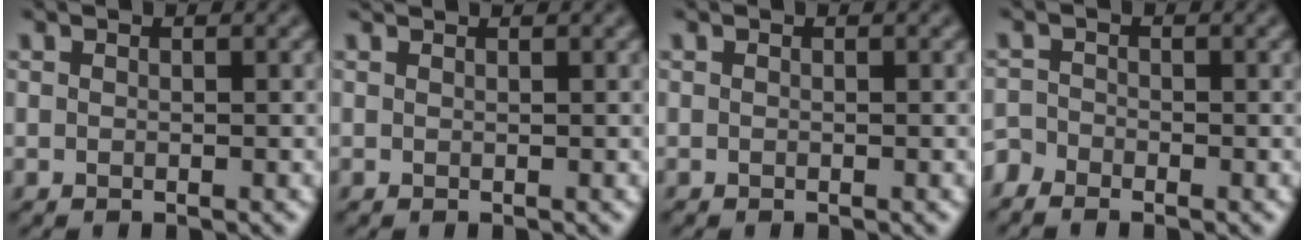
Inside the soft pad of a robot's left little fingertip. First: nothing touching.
{"total": 0.7, "force": [0.7, 0.1, 0.0], "torque": [-0.005, 0.006, 0.013]}
{"total": 0.0}
{"total": 2.0, "force": [-1.7, 0.9, 0.4], "torque": [-0.014, 0.001, -0.036]}